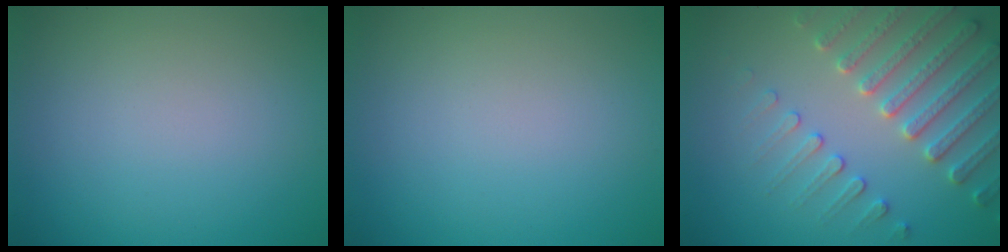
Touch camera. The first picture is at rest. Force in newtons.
{"total": 0.0}
{"total": 4.5, "press": 4.4, "slide": 0.8}